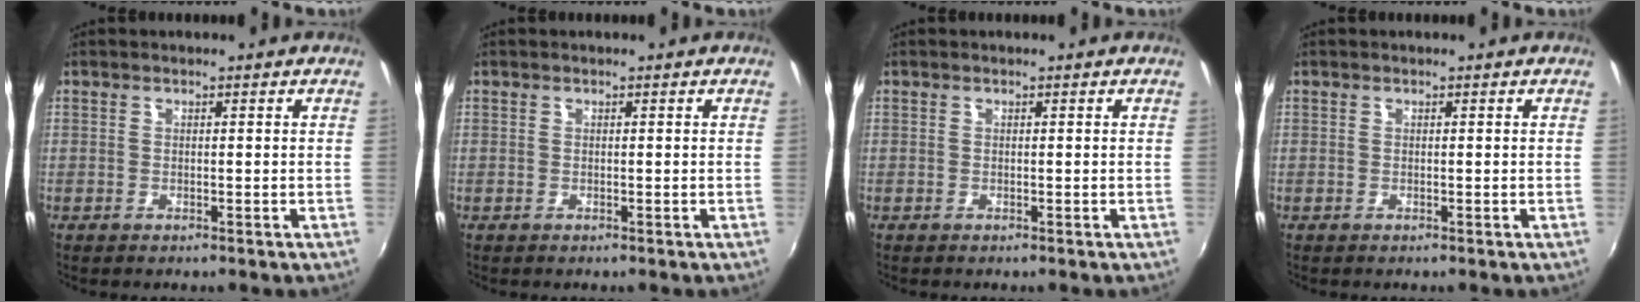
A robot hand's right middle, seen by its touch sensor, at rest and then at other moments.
{"total": 0.0}
{"total": 0.0}
{"total": 0.0}